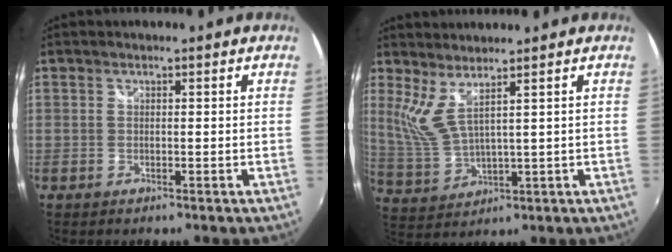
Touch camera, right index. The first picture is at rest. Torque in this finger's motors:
{"motor_torque": [0.39, 0.43, 0.24, 0.09]}